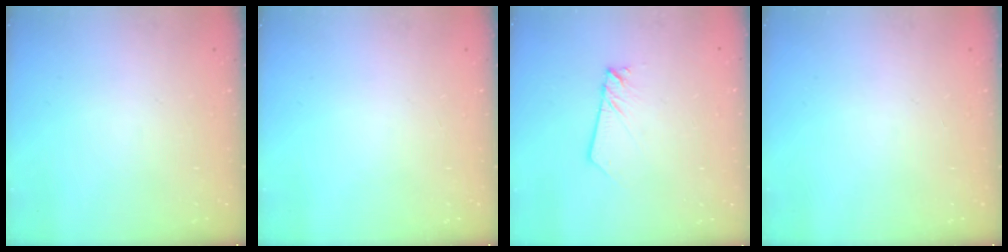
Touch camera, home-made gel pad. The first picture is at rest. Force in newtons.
{"total": 0.0}
{"total": 2.4, "press": 2.4, "slide": 0.1}
{"total": 0.0}